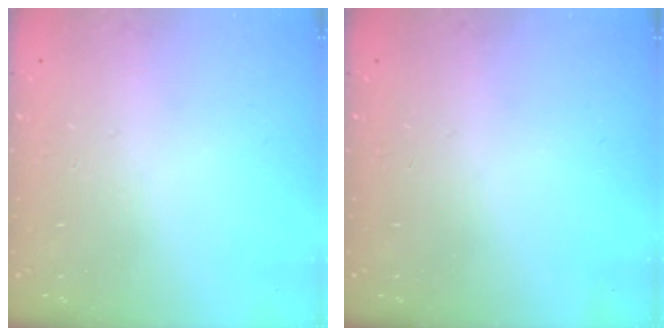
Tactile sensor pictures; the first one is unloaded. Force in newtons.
{"total": 0.0}